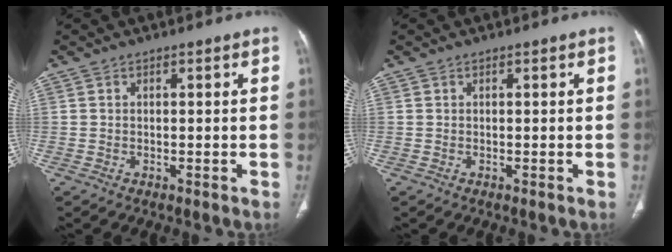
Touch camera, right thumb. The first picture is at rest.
{"total": 0.0}